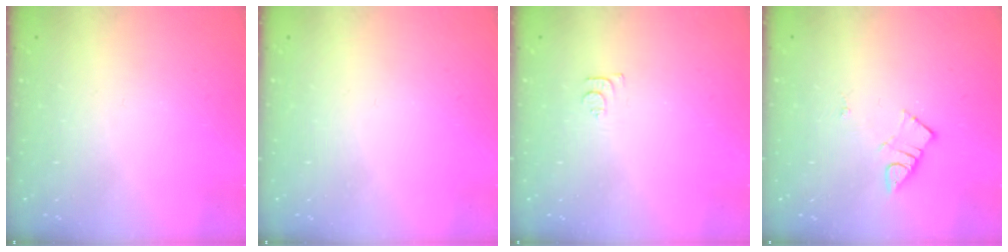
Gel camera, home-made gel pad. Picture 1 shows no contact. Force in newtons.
{"total": 0.0}
{"total": 3.7, "press": 3.6, "slide": 0.5}
{"total": 3.8, "press": 3.7, "slide": 0.4}